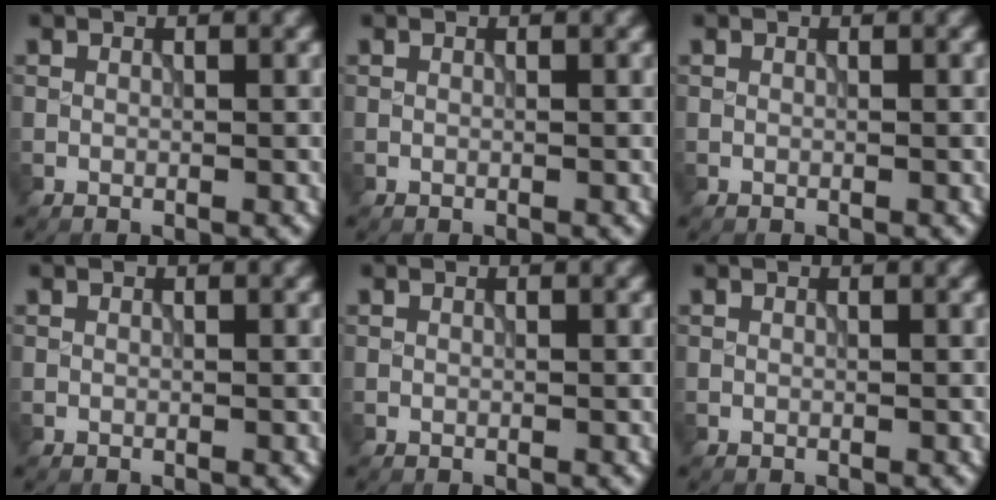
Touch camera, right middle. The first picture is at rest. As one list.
[{"total": 0.0}, {"total": 0.0}, {"total": 0.0}, {"total": 0.0}, {"total": 0.0}]